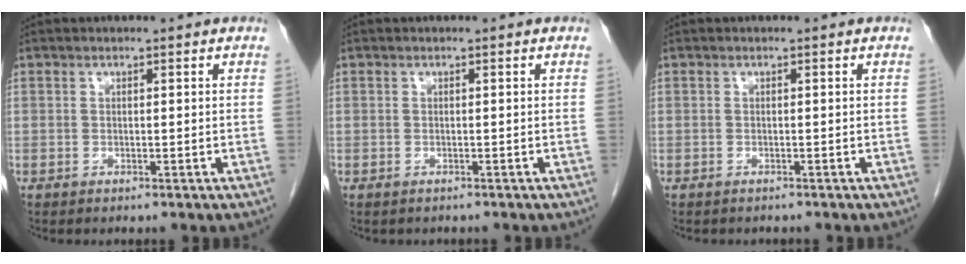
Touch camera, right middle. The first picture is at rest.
{"total": 0.6, "force": [-0.5, 0.3, 0.1], "torque": [-0.011, -0.001, -0.007]}
{"total": 1.6, "force": [-1.5, 0.6, 0.4], "torque": [-0.015, -0.004, -0.017]}